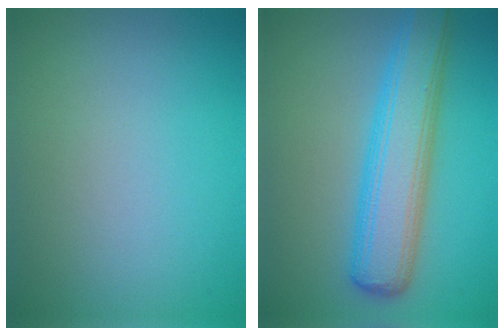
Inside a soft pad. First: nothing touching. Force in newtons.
{"total": 7.0, "press": 7.0, "slide": 0.1}